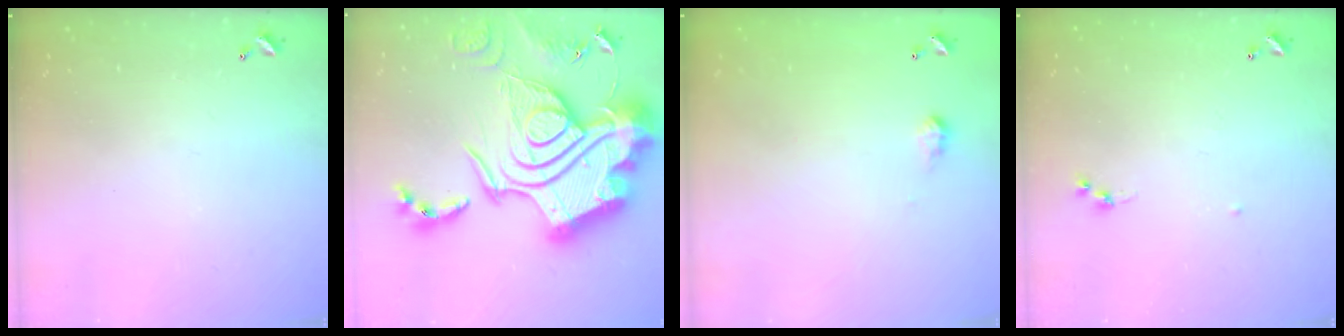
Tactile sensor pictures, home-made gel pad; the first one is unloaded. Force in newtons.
{"total": 0.6, "press": 0.6, "slide": 0.0}
{"total": 2.0, "press": 2.0, "slide": 0.3}
{"total": 6.0, "press": 6.0, "slide": 0.7}